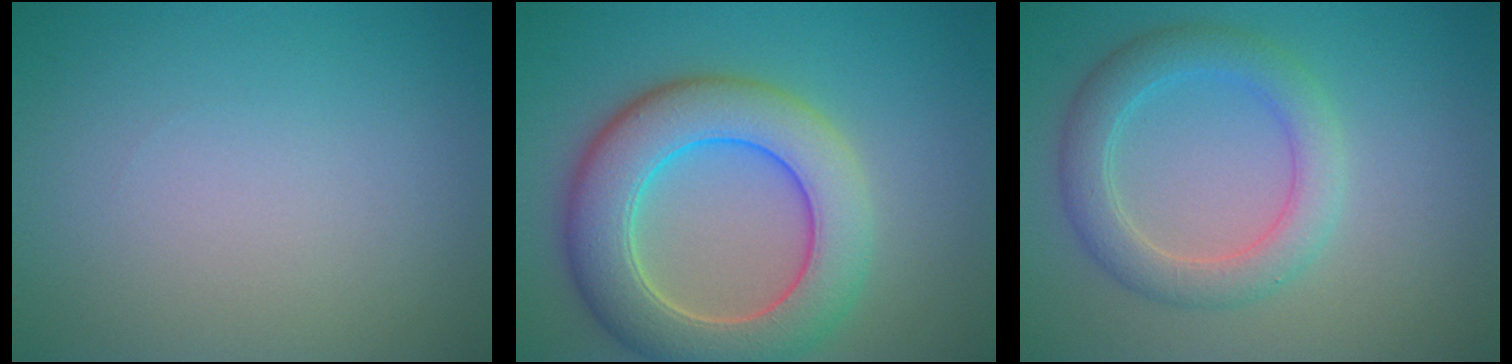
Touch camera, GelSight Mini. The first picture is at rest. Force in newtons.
{"total": 8.6, "press": 8.6, "slide": 0.7}
{"total": 4.0, "press": 4.0, "slide": 0.0}